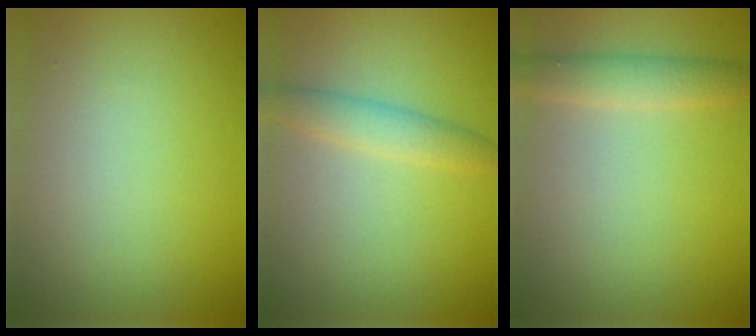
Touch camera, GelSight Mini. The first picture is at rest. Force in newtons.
{"total": 2.3, "press": 2.3, "slide": 0.1}
{"total": 2.4, "press": 2.4, "slide": 0.1}